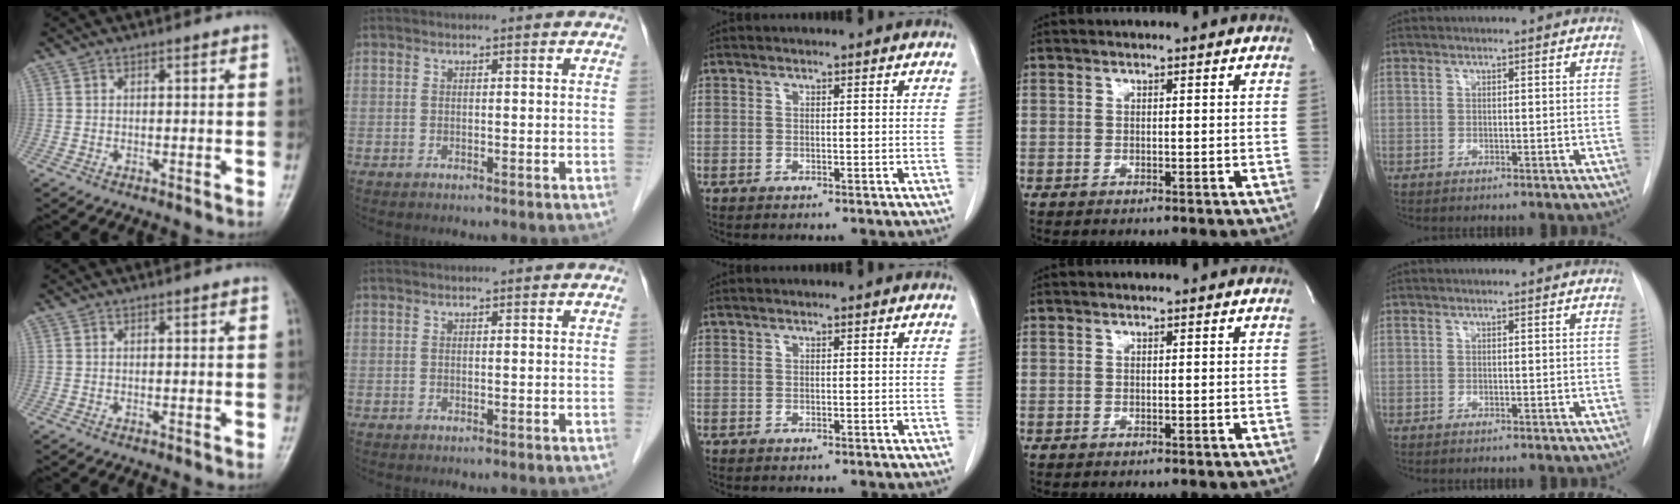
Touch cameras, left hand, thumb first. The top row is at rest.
{}